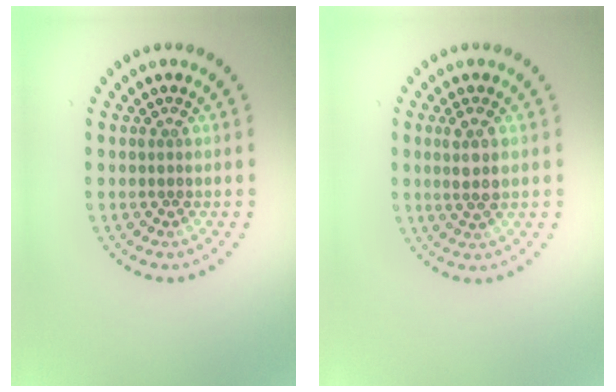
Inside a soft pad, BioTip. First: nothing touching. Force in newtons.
{"total": 2.3, "press": 2.1, "slide": 1.0}